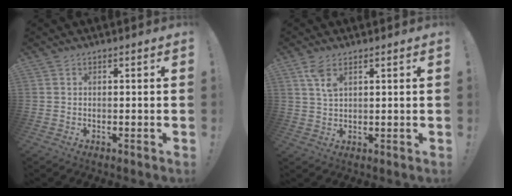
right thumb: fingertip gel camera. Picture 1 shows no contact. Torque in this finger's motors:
{"motor_torque": [0.66, 0.90, 0.96, 0.20, 0.02]}